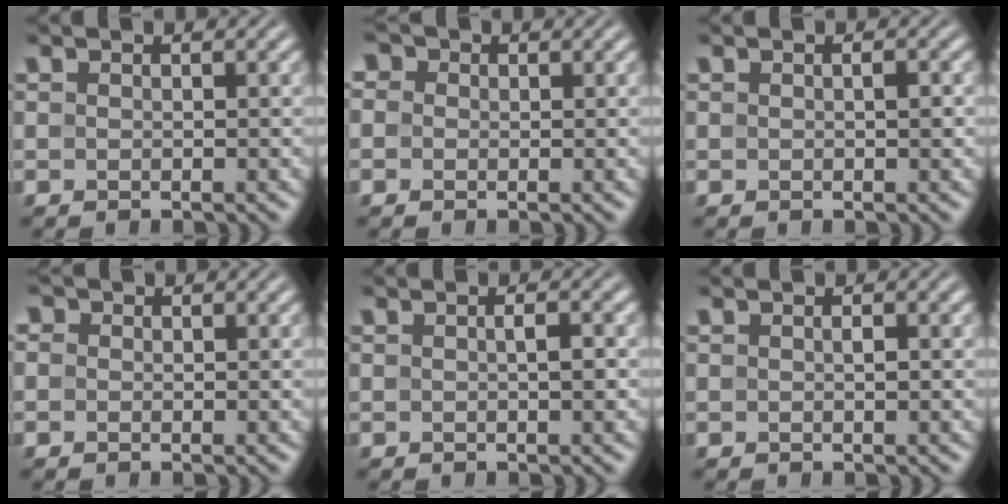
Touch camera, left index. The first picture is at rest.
{"total": 2.6, "force": [1.0, 2.1, 1.1], "torque": [-0.013, 0.017, -0.017]}
{"total": 0.8, "force": [0.1, 0.3, 0.8], "torque": [-0.013, 0.002, 0.002]}
{"total": 1.2, "force": [0.4, 1.1, 0.4], "torque": [-0.006, 0.004, -0.011]}
{"total": 1.3, "force": [0.0, 0.2, 1.3], "torque": [-0.024, 0.004, 0.002]}
{"total": 0.7, "force": [0.1, 0.1, 0.7], "torque": [-0.014, 0.003, 0.002]}